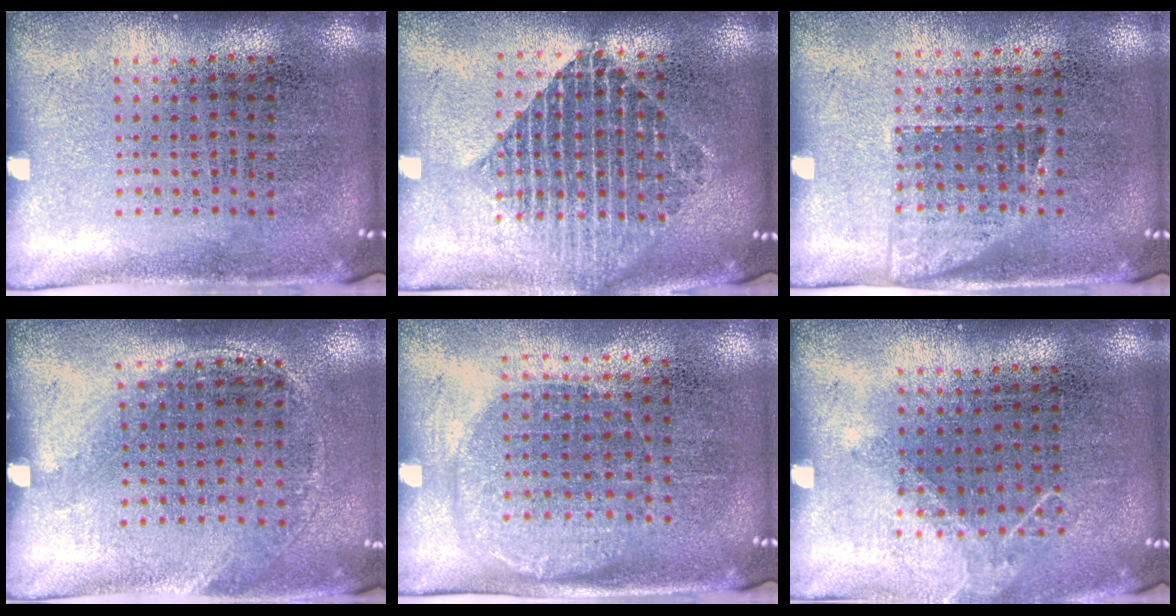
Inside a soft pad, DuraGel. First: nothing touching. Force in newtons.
{"total": 1.9, "press": 1.5, "slide": 1.1}
{"total": 1.1, "press": 0.9, "slide": 0.7}
{"total": 1.4, "press": 1.0, "slide": 1.0}
{"total": 1.3, "press": 1.1, "slide": 0.6}
{"total": 0.9, "press": 0.9, "slide": 0.1}